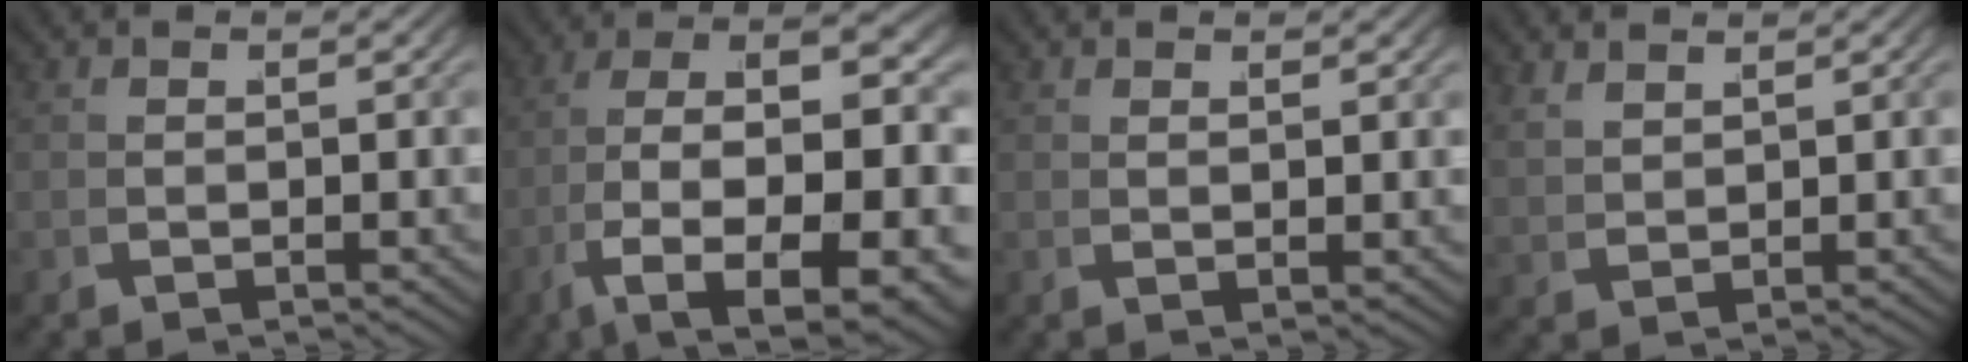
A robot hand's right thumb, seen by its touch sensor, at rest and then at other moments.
{"total": 13.9, "force": [-2.6, 6.6, 12.0], "torque": [-0.247, -0.059, -0.004]}
{"total": 1.0, "force": [0.9, -0.1, 0.5], "torque": [-0.007, 0.001, 0.020]}
{"total": 2.1, "force": [2.1, 0.3, 0.5], "torque": [-0.004, 0.005, 0.049]}